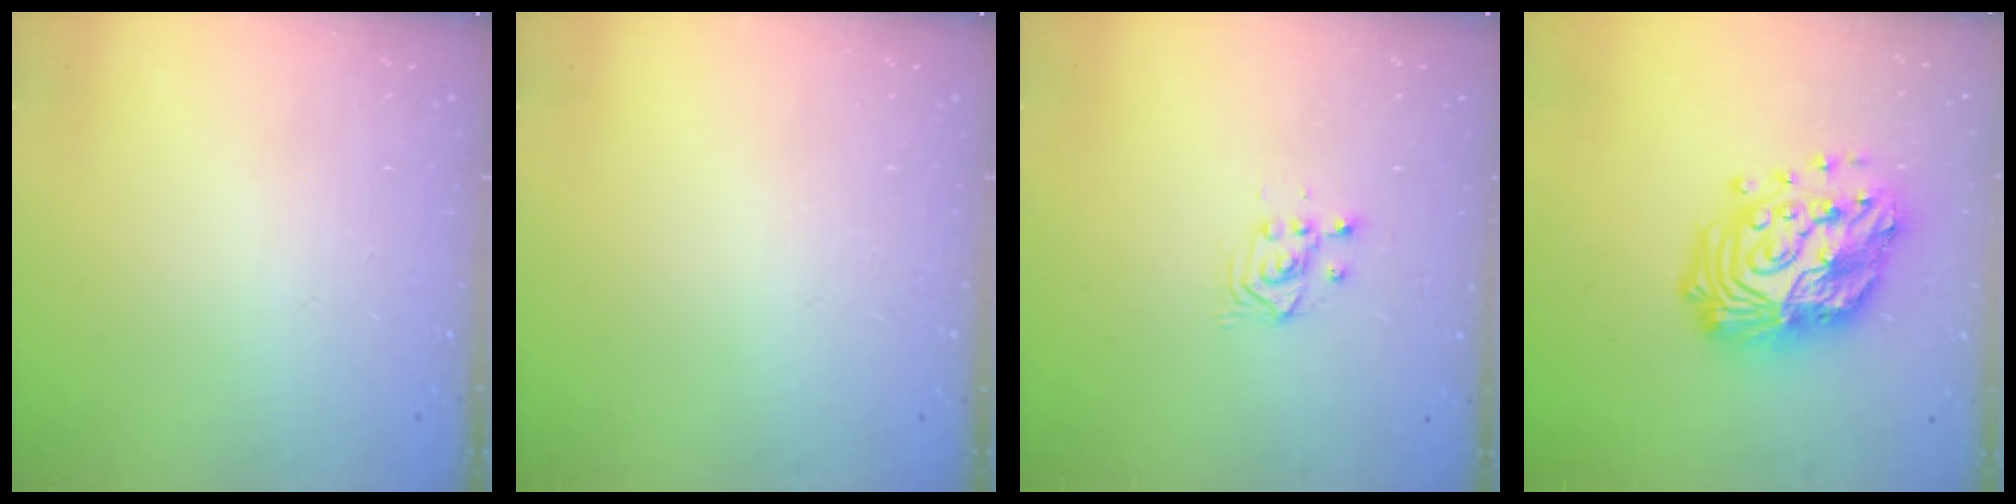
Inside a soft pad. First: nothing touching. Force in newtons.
{"total": 0.0}
{"total": 2.5, "press": 2.5, "slide": 0.2}
{"total": 20.7, "press": 20.7, "slide": 1.9}